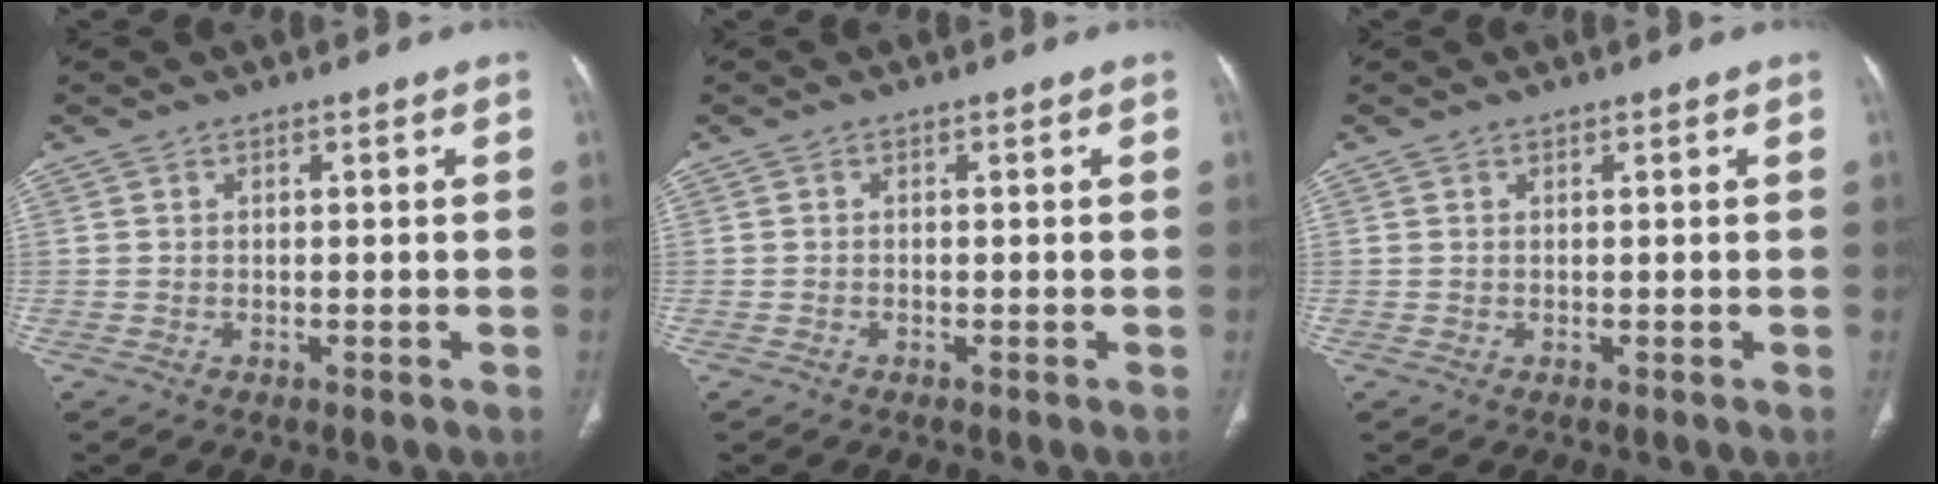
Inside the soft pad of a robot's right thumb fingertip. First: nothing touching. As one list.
[{"total": 0.0}, {"total": 0.0}]